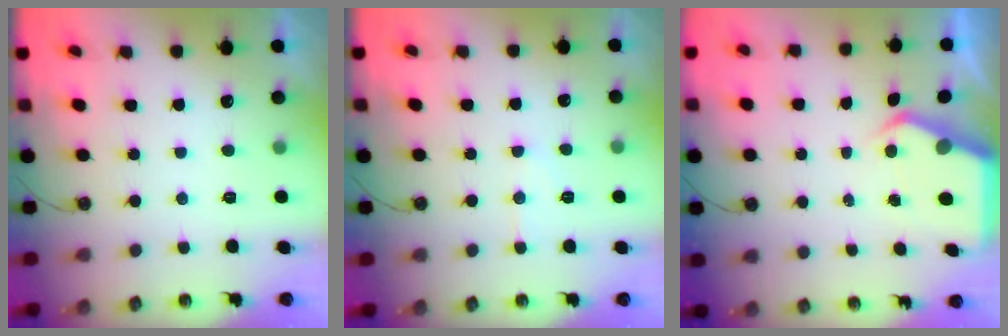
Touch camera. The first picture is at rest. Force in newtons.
{"total": 7.1, "press": 7.0, "slide": 0.6}
{"total": 4.4, "press": 4.4, "slide": 0.4}